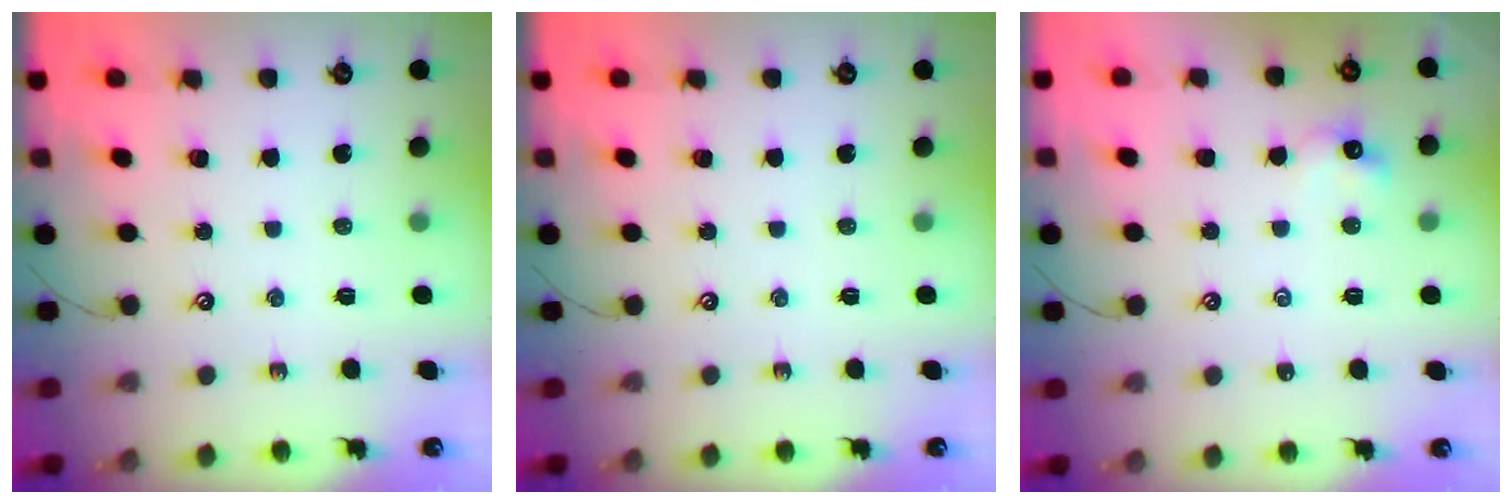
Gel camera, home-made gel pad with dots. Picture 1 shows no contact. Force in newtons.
{"total": 0.0}
{"total": 2.2, "press": 2.1, "slide": 0.7}